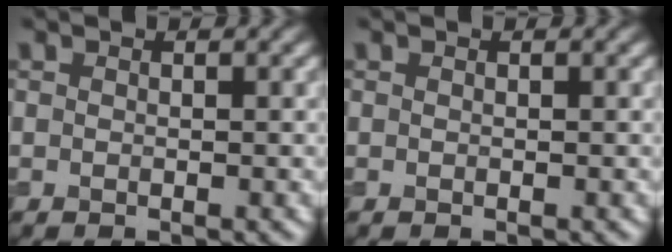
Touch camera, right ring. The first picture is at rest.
{"total": 0.0}